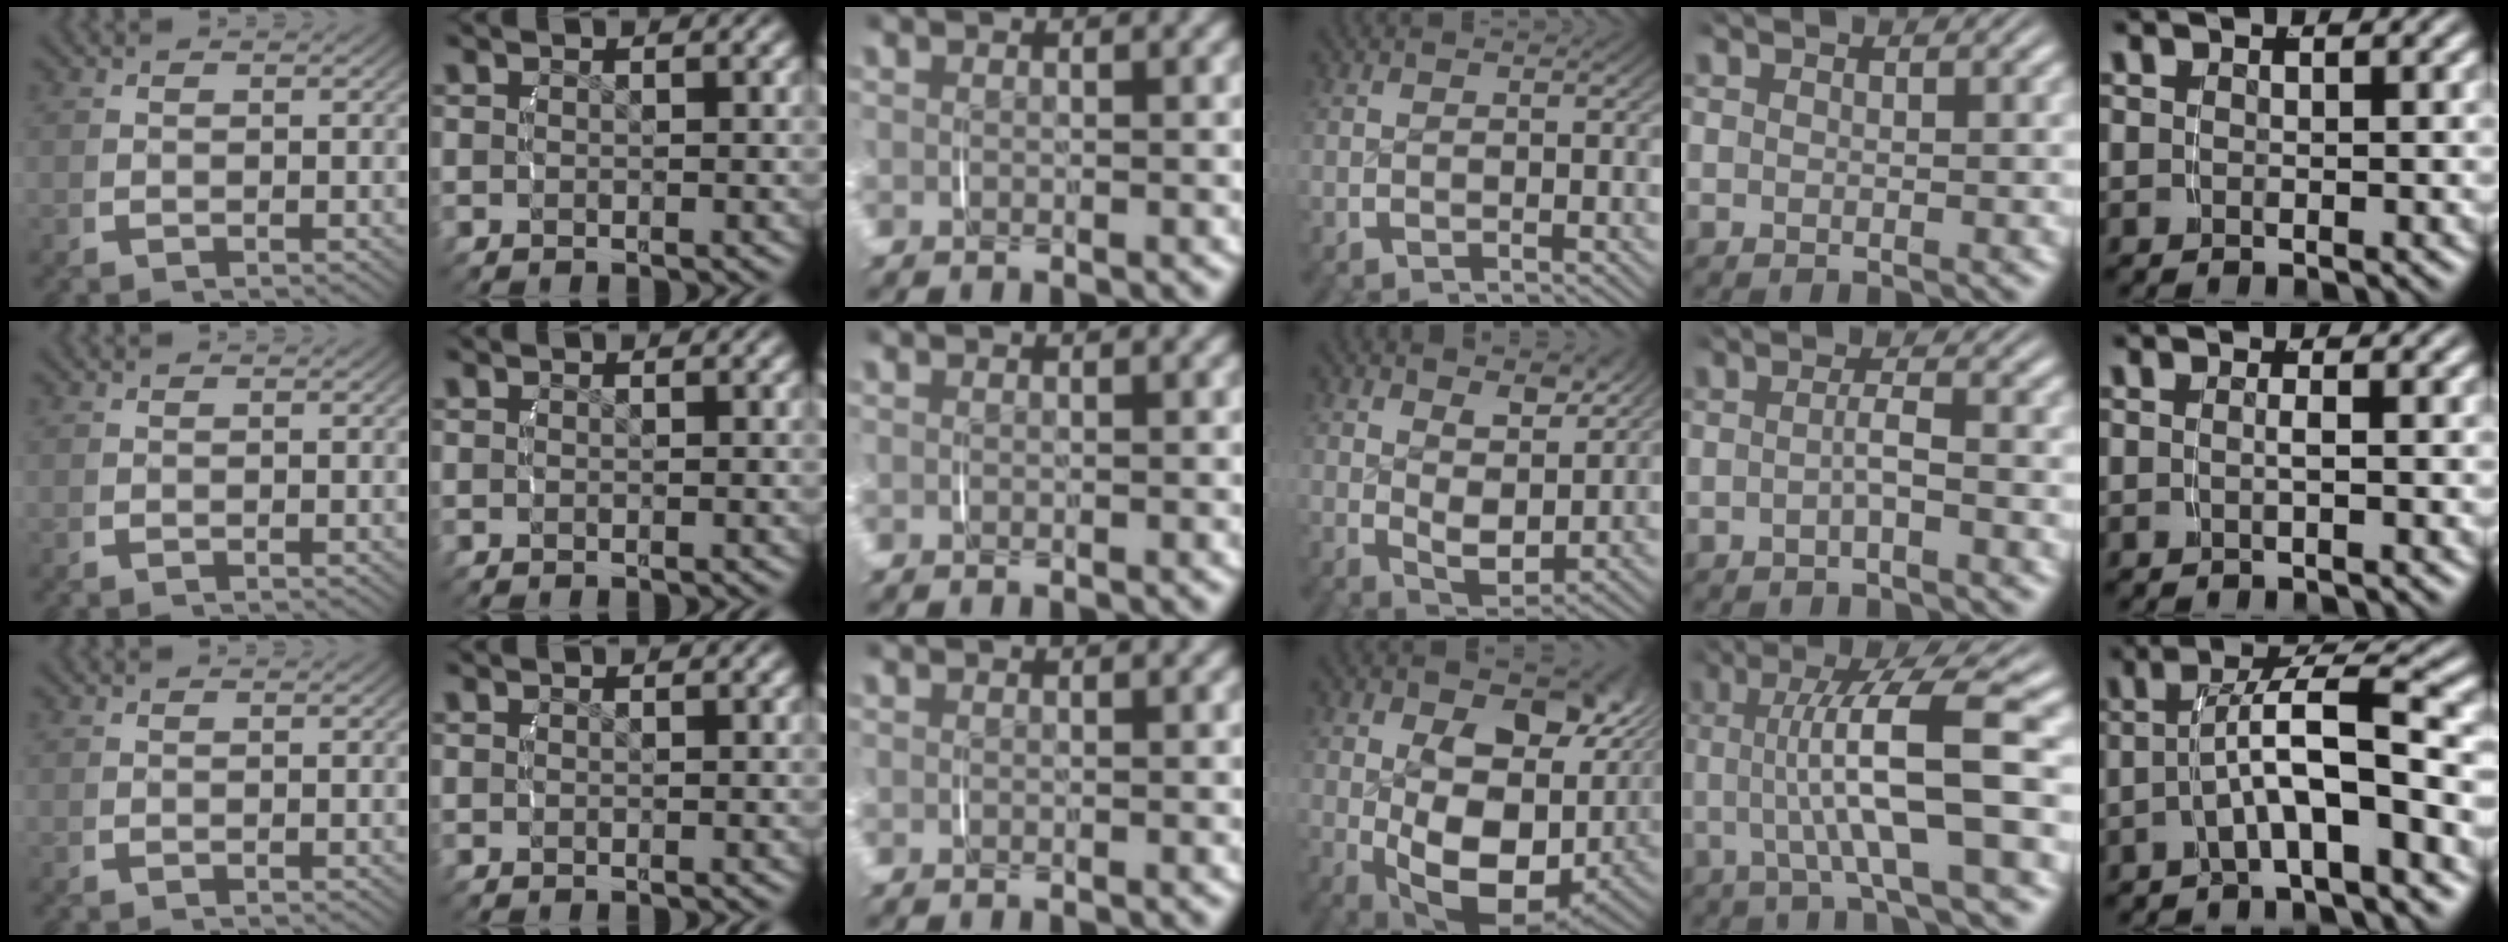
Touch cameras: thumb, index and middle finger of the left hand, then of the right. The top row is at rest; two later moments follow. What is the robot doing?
{"motion": "lift_and_place", "object": "camera"}